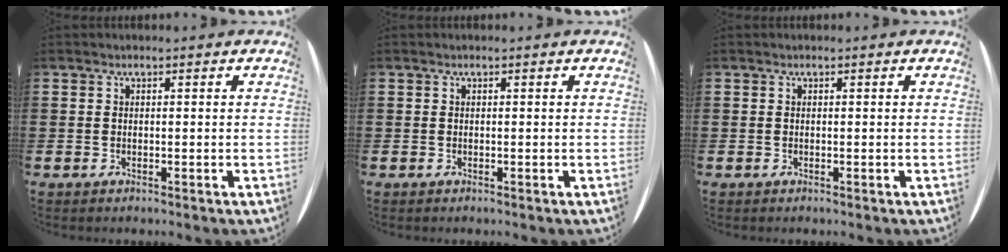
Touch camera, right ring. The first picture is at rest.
{"total": 0.0}
{"total": 0.0}